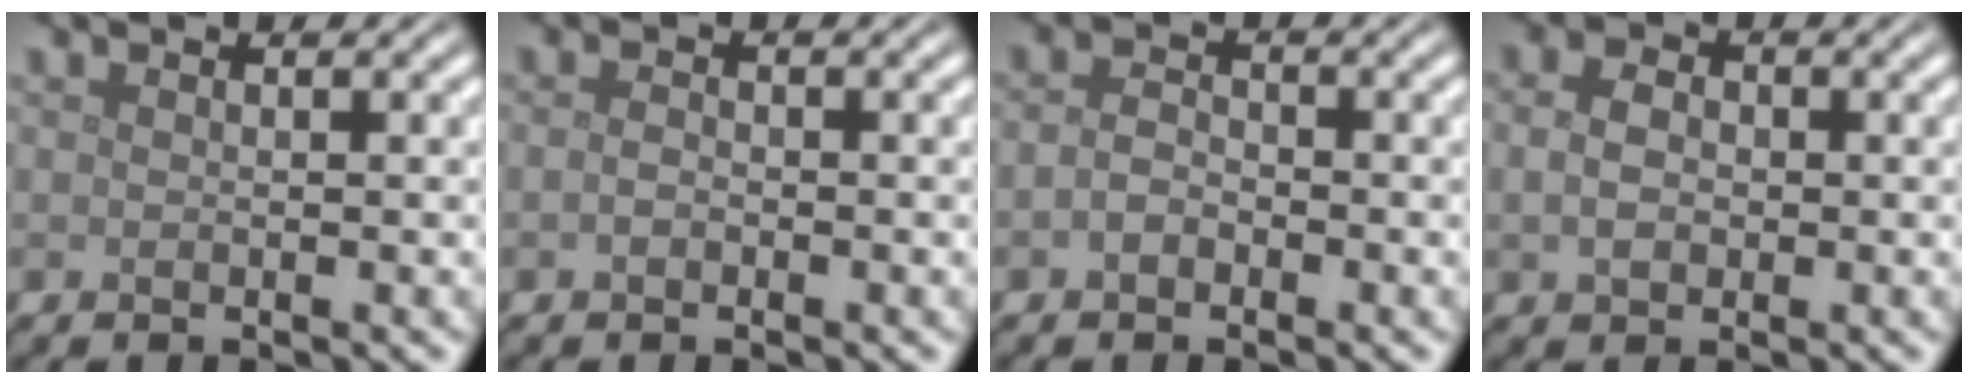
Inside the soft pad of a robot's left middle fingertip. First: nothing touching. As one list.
[{"total": 0.9, "force": [-0.3, 0.6, 0.6], "torque": [-0.015, 0.000, -0.009]}, {"total": 1.5, "force": [-0.6, 1.0, 0.9], "torque": [-0.021, 0.002, -0.017]}, {"total": 2.6, "force": [0.0, 1.9, 1.7], "torque": [-0.039, 0.002, 0.000]}]